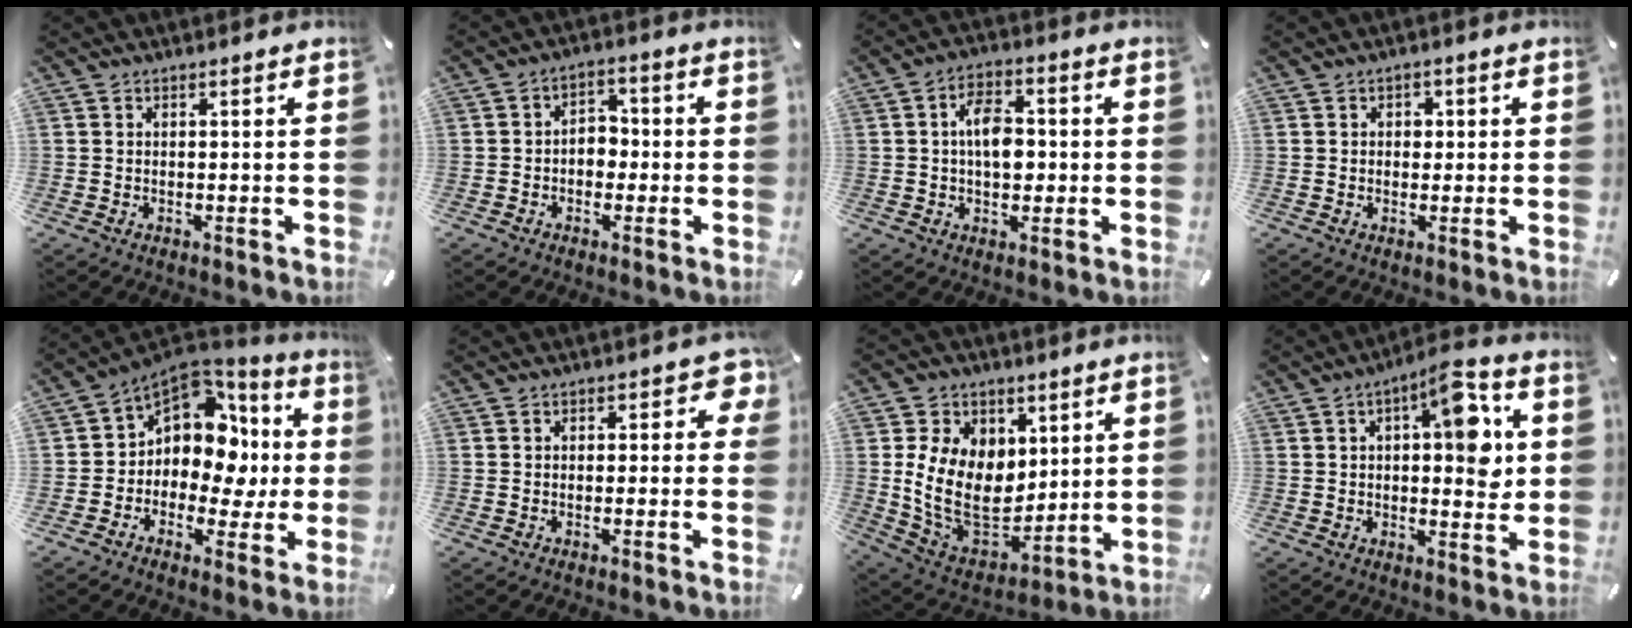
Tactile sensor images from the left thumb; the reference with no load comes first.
{"total": 4.2, "force": [-1.6, 3.4, 1.9], "torque": [-0.029, 0.013, -0.034]}
{"total": 8.0, "force": [0.1, 5.1, 6.1], "torque": [-0.087, 0.008, 0.001]}
{"total": 2.2, "force": [0.1, 1.9, 1.1], "torque": [0.000, -0.002, -0.007]}
{"total": 11.2, "force": [2.0, 8.8, 6.6], "torque": [-0.109, -0.030, 0.034]}
{"total": 3.7, "force": [0.3, 2.3, 2.9], "torque": [-0.033, 0.003, -0.001]}
{"total": 17.3, "force": [2.4, 13.6, 10.5], "torque": [-0.213, -0.035, 0.050]}
{"total": 12.4, "force": [3.6, 5.5, 10.6], "torque": [-0.130, -0.017, 0.055]}